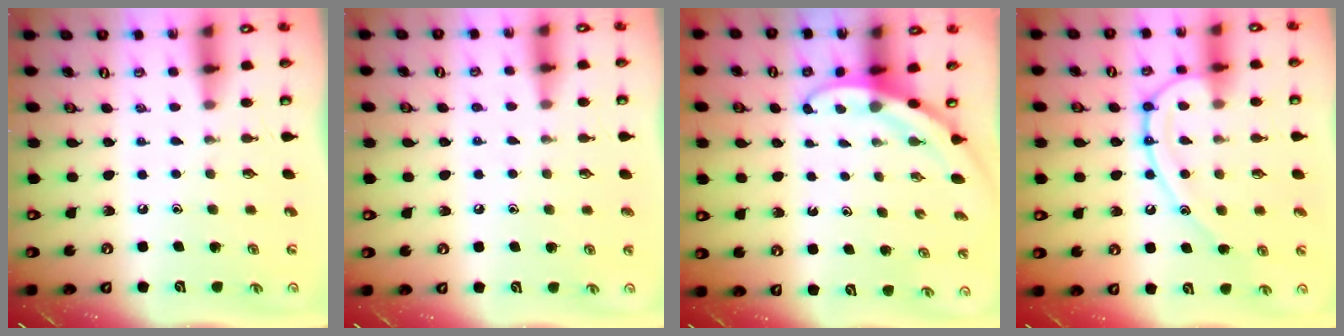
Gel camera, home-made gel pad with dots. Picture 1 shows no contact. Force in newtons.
{"total": 4.5, "press": 4.4, "slide": 0.7}
{"total": 2.9, "press": 2.9, "slide": 0.1}
{"total": 13.7, "press": 13.6, "slide": 1.5}